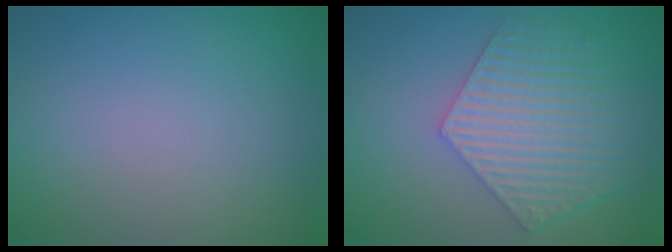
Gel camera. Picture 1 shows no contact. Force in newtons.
{"total": 6.1, "press": 4.7, "slide": 3.9}